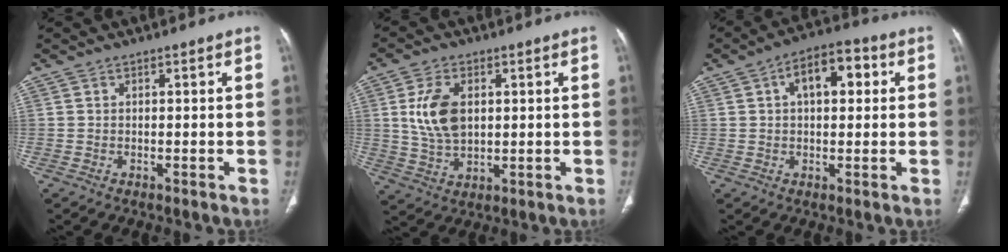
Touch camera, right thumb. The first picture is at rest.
{"total": 9.5, "force": [1.9, 5.8, 7.3], "torque": [-0.138, -0.007, 0.044]}
{"total": 9.1, "force": [2.4, 5.0, 7.2], "torque": [-0.086, 0.020, 0.029]}